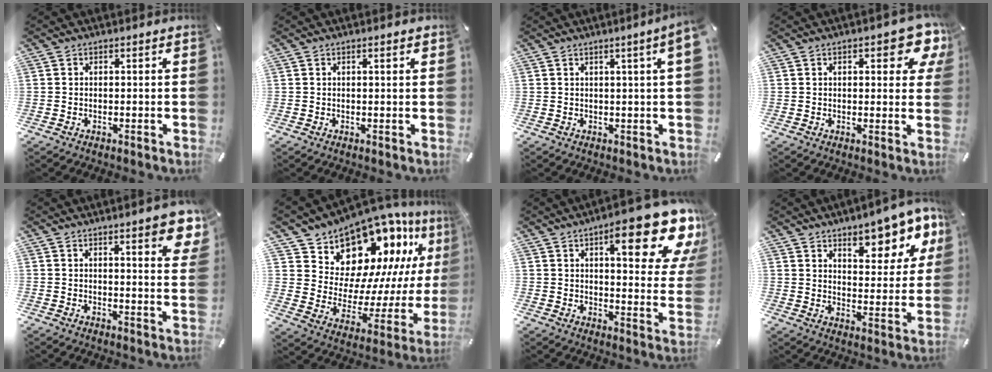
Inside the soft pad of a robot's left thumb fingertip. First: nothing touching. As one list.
[{"total": 0.9, "force": [0.4, 0.2, 0.8], "torque": [-0.015, 0.001, 0.007]}, {"total": 4.7, "force": [1.7, 0.0, 4.4], "torque": [-0.074, -0.004, 0.025]}, {"total": 8.8, "force": [4.3, 3.7, 6.8], "torque": [-0.088, -0.016, 0.069]}, {"total": 7.7, "force": [4.9, 2.1, 5.6], "torque": [-0.075, -0.026, 0.080]}, {"total": 16.0, "force": [13.5, 7.9, 3.5], "torque": [-0.051, -0.139, 0.237]}, {"total": 21.7, "force": [11.9, 8.3, 16.1], "torque": [-0.201, -0.076, 0.185]}, {"total": 11.8, "force": [8.8, 5.2, 5.9], "torque": [-0.060, -0.073, 0.146]}]